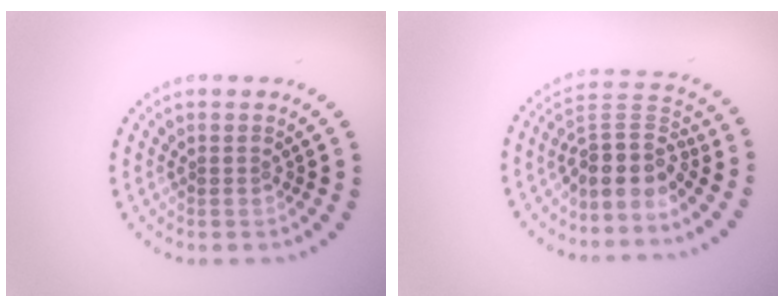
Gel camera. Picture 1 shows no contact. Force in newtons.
{"total": 4.3, "press": 3.5, "slide": 2.6}